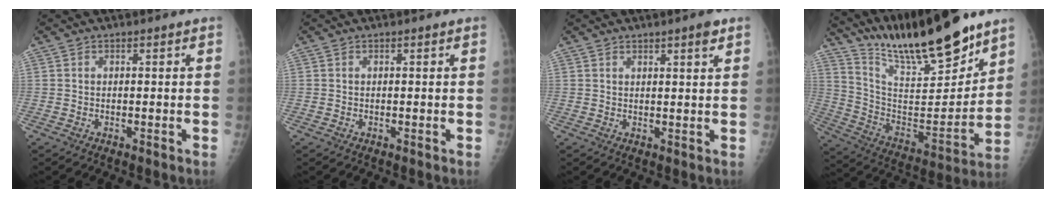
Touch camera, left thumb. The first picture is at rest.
{"total": 0.0}
{"total": 2.8, "force": [1.8, 0.3, 2.1], "torque": [-0.028, -0.010, 0.025]}
{"total": 22.9, "force": [19.0, 4.2, 12.1], "torque": [-0.172, -0.103, 0.335]}